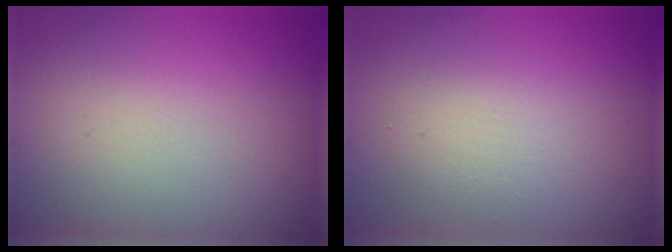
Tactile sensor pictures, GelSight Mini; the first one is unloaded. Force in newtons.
{"total": 2.2, "press": 2.2, "slide": 0.1}